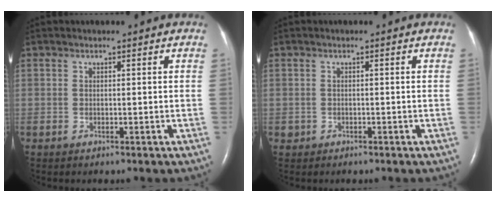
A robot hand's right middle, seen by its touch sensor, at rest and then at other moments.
{"total": 1.4, "force": [-0.6, 1.3, 0.0], "torque": [0.001, 0.006, -0.009]}